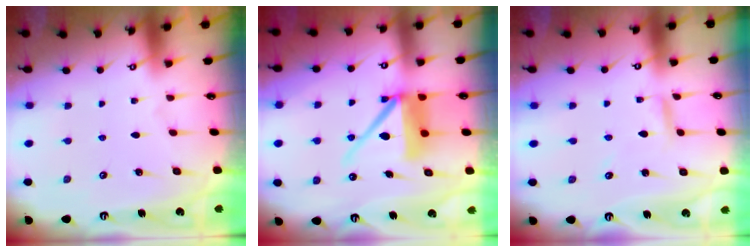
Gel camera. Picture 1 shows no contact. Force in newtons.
{"total": 11.8, "press": 11.7, "slide": 1.4}
{"total": 3.1, "press": 3.1, "slide": 0.1}